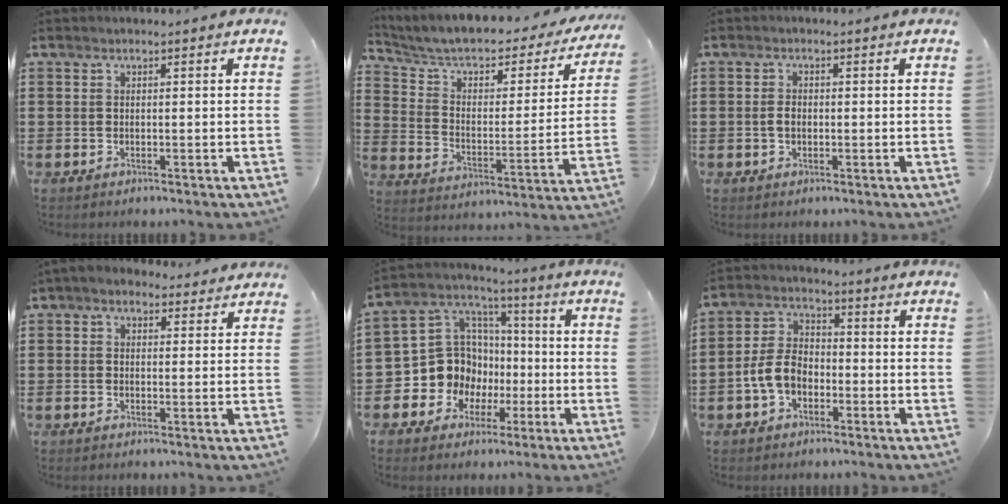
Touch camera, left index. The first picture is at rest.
{"total": 5.6, "force": [4.1, 2.4, 2.9], "torque": [-0.078, -0.031, 0.065]}
{"total": 1.9, "force": [-0.1, 1.1, 1.5], "torque": [-0.037, 0.003, -0.005]}
{"total": 2.8, "force": [2.2, 1.4, 0.8], "torque": [-0.024, 0.001, 0.041]}
{"total": 11.3, "force": [-2.0, 10.7, 3.2], "torque": [-0.117, -0.001, -0.027]}
{"total": 6.1, "force": [-2.2, 4.1, 4.0], "torque": [-0.099, 0.007, -0.049]}